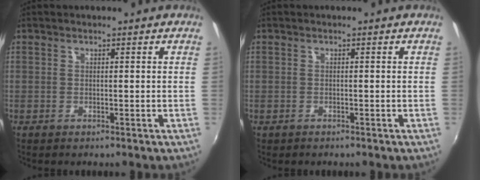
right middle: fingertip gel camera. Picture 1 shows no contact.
{"total": 0.5, "force": [-0.4, 0.3, 0.0], "torque": [-0.003, -0.002, -0.007]}